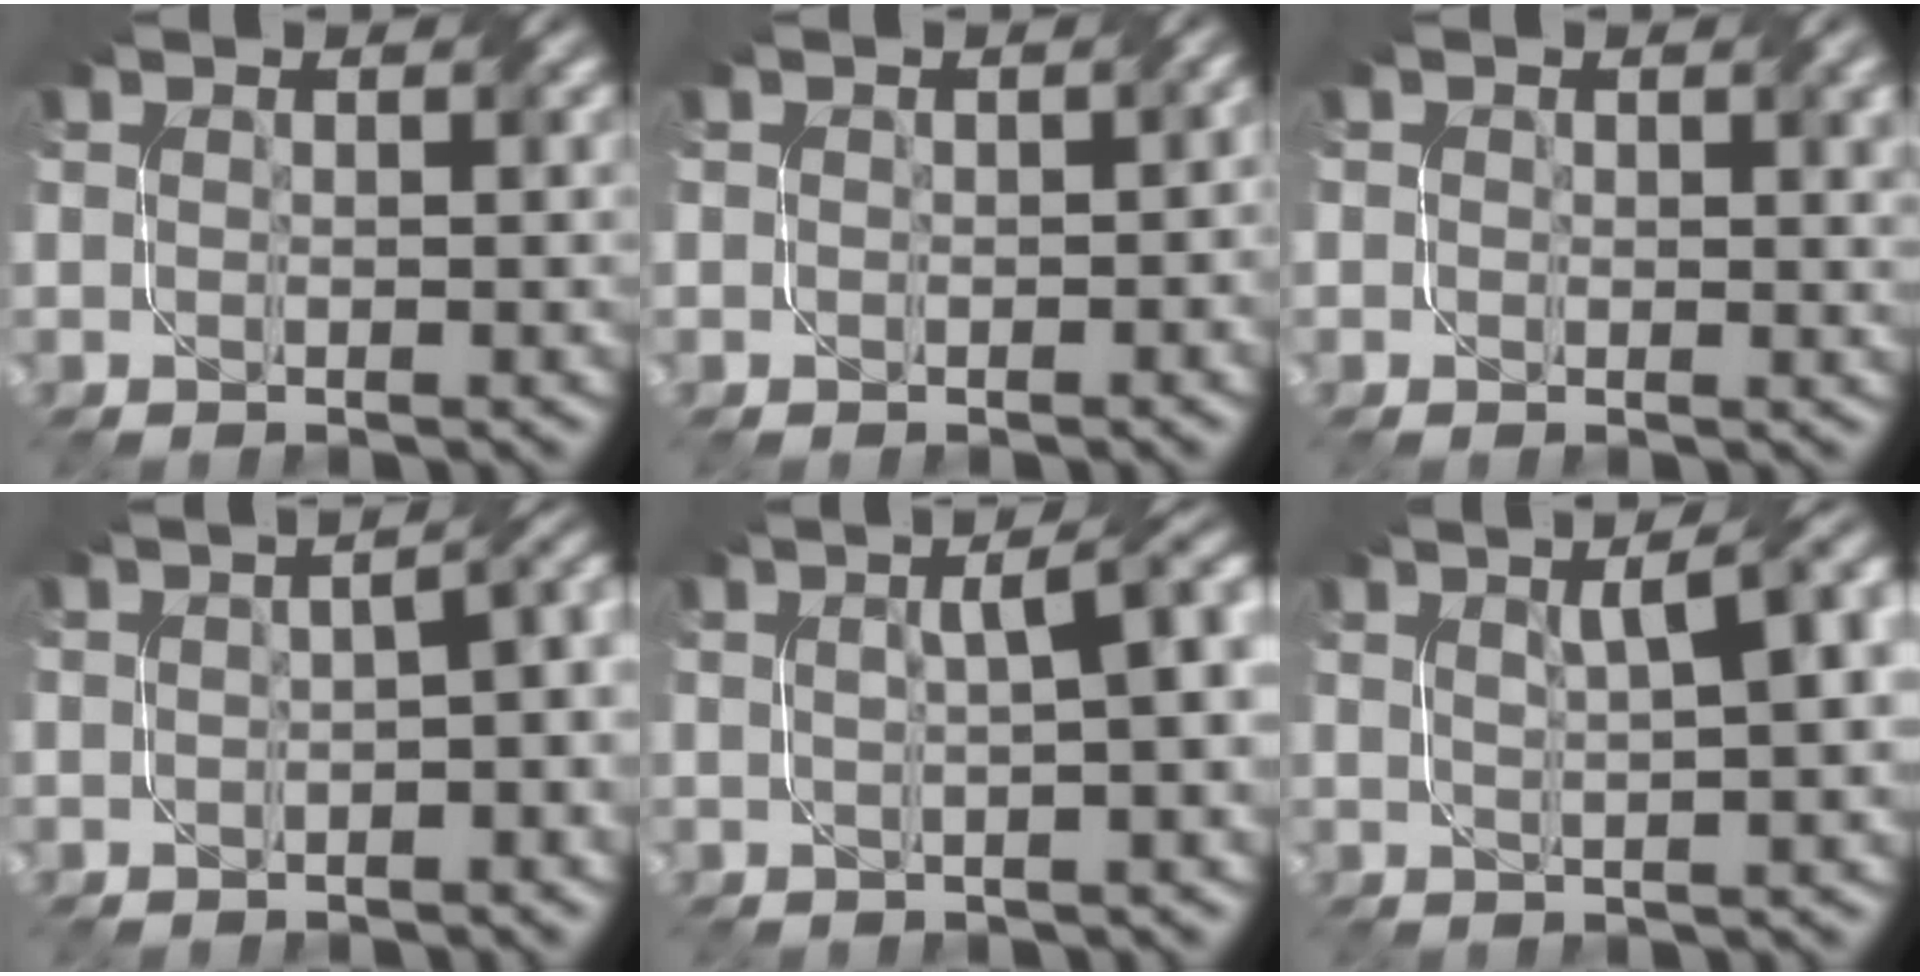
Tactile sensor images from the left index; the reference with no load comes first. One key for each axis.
{"total": 1.4, "fx": -0.1, "fy": 1.0, "fz": 0.9, "tx": -0.006, "ty": 0.000, "tz": 0.004}
{"total": 2.0, "fx": 0.8, "fy": 1.3, "fz": 1.3, "tx": -0.009, "ty": -0.001, "tz": 0.012}
{"total": 5.4, "fx": -0.3, "fy": 2.4, "fz": 4.9, "tx": -0.026, "ty": 0.015, "tz": -0.002}
{"total": 5.7, "fx": 1.0, "fy": 1.8, "fz": 5.3, "tx": -0.037, "ty": 0.030, "tz": 0.016}
{"total": 7.1, "fx": 2.7, "fy": 2.2, "fz": 6.2, "tx": -0.053, "ty": 0.034, "tz": 0.031}